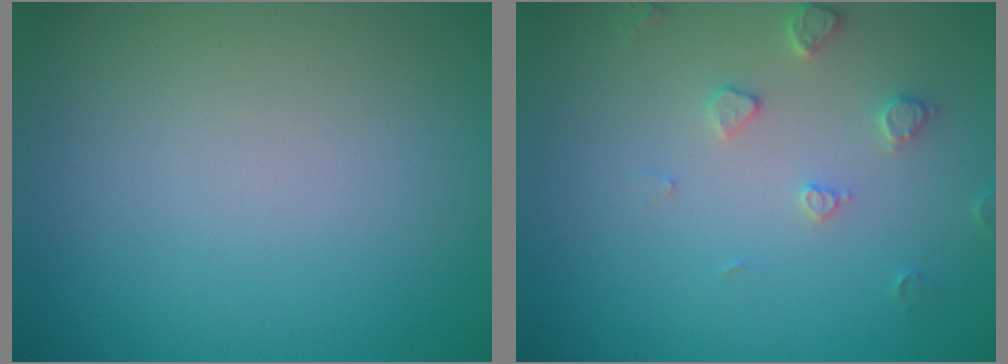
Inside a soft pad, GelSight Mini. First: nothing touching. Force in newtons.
{"total": 1.9, "press": 1.8, "slide": 0.3}